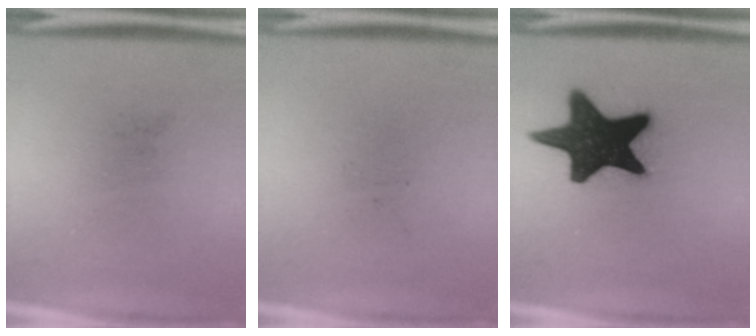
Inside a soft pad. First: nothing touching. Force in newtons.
{"total": 0.0}
{"total": 17.9}